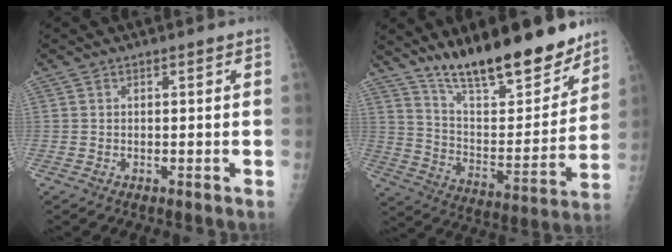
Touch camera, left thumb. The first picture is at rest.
{"total": 22.3, "force": [17.2, 6.5, 12.6], "torque": [-0.158, -0.100, 0.283]}